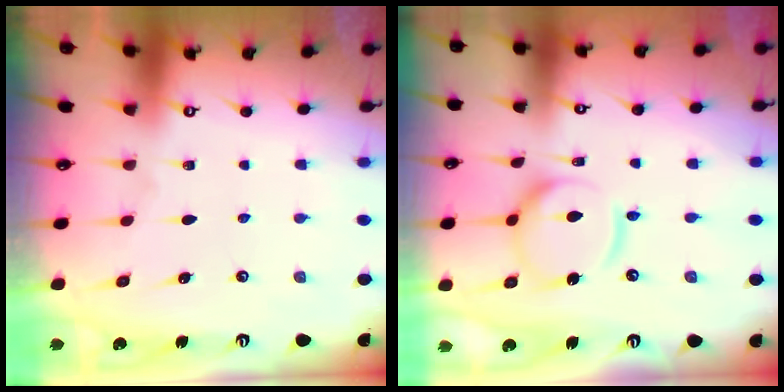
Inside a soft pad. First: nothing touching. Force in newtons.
{"total": 14.1, "press": 14.0, "slide": 1.3}